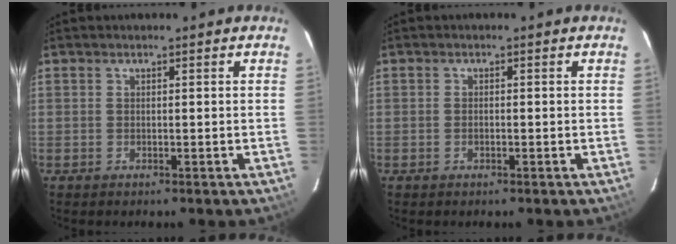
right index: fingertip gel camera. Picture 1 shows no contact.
{"total": 0.8, "force": [-0.4, 0.4, 0.5], "torque": [-0.012, 0.000, -0.007]}